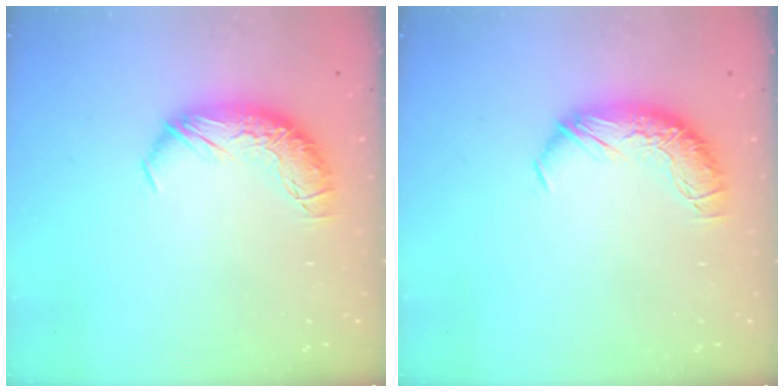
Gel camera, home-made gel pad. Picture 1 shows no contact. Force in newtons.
{"total": 0.0}